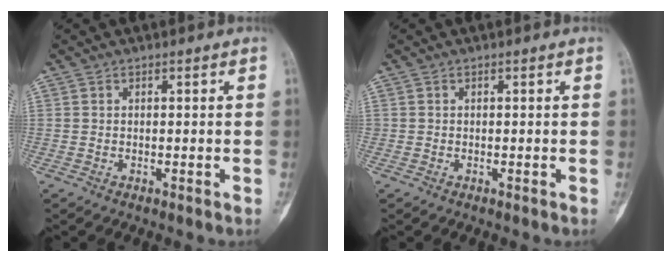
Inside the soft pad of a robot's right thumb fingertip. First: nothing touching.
{"total": 0.0}